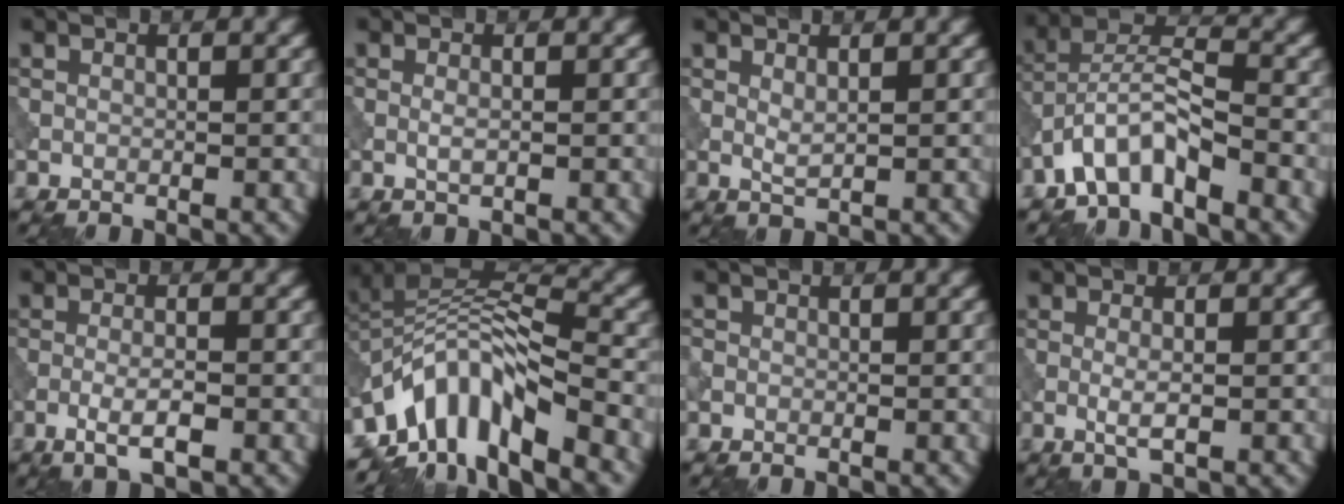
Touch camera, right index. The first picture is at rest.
{"total": 0.9, "force": [0.0, 0.2, 0.9], "torque": [-0.021, -0.002, -0.001]}
{"total": 1.1, "force": [0.5, 0.2, 1.0], "torque": [-0.024, -0.002, 0.011]}
{"total": 5.5, "force": [-3.8, 1.7, 3.5], "torque": [-0.067, 0.011, -0.081]}
{"total": 2.9, "force": [-1.3, 0.6, 2.6], "torque": [-0.051, 0.002, -0.027]}
{"total": 9.3, "force": [-5.3, 3.8, 6.6], "torque": [-0.102, 0.009, -0.110]}
{"total": 0.7, "force": [-0.2, 0.7, 0.1], "torque": [0.002, -0.004, -0.003]}
{"total": 1.8, "force": [-0.3, 0.4, 1.8], "torque": [-0.037, -0.002, -0.008]}